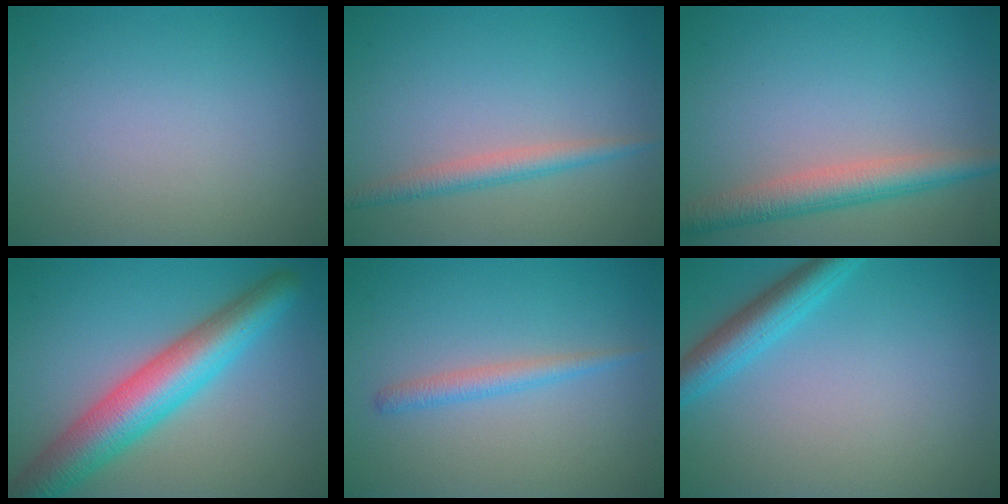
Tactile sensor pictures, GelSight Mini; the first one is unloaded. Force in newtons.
{"total": 2.2, "press": 2.2, "slide": 0.0}
{"total": 4.1, "press": 4.1, "slide": 0.1}
{"total": 7.9, "press": 7.9, "slide": 0.2}
{"total": 1.7, "press": 1.7, "slide": 0.0}
{"total": 3.6, "press": 3.5, "slide": 0.2}